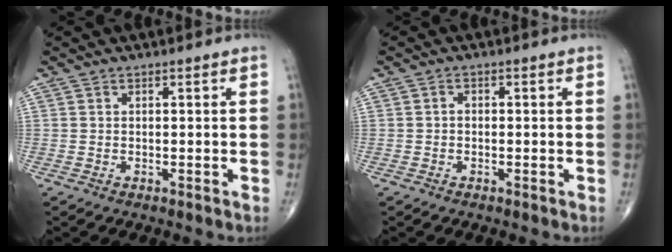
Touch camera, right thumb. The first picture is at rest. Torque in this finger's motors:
{"motor_torque": [-0.35, 0.13, 0.17, 0.04, 0.00]}